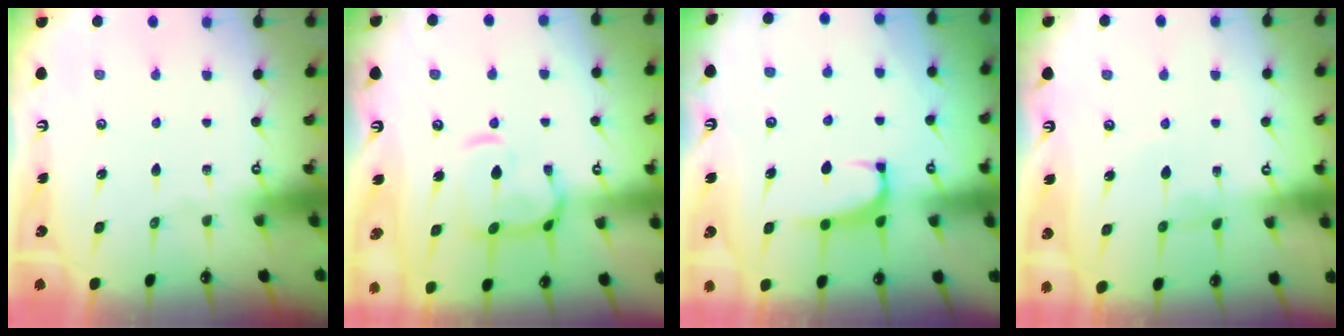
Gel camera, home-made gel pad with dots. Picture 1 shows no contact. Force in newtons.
{"total": 7.6, "press": 7.5, "slide": 1.2}
{"total": 1.0, "press": 0.6, "slide": 0.7}
{"total": 0.0}